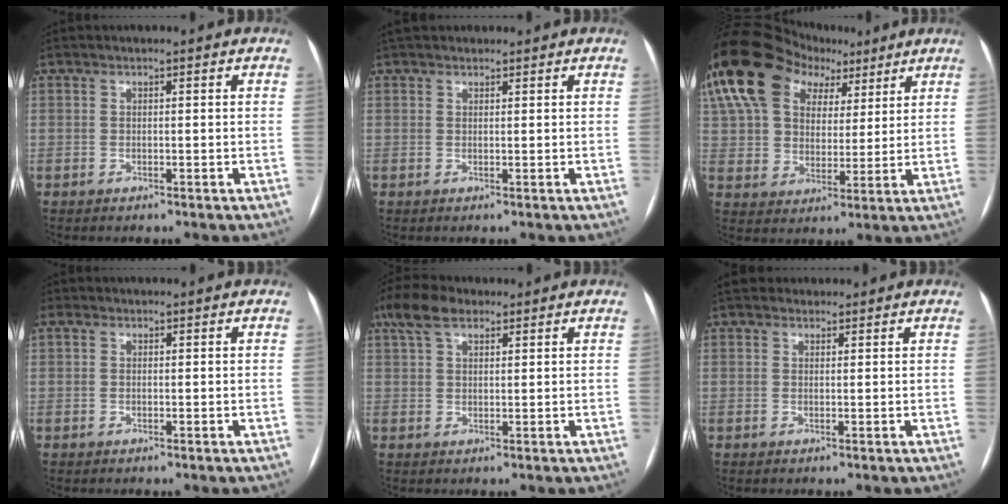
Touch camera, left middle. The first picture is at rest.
{"total": 3.3, "force": [2.9, 1.2, 0.9], "torque": [-0.009, 0.032, 0.048]}
{"total": 20.7, "force": [11.5, 13.4, 10.8], "torque": [-0.235, 0.079, 0.202]}
{"total": 1.0, "force": [0.4, 0.7, 0.5], "torque": [-0.018, 0.015, 0.009]}
{"total": 5.8, "force": [3.8, 2.6, 3.5], "torque": [-0.077, 0.029, 0.074]}
{"total": 2.0, "force": [1.6, 1.1, -0.1], "torque": [0.009, 0.016, 0.022]}